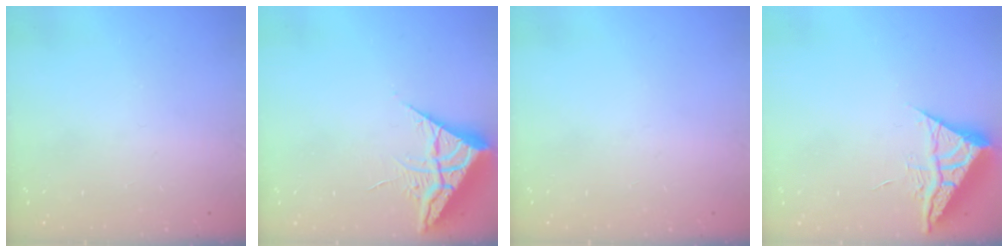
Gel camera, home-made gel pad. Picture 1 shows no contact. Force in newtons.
{"total": 7.1, "press": 7.1, "slide": 0.4}
{"total": 0.0}
{"total": 6.4, "press": 6.4, "slide": 0.2}